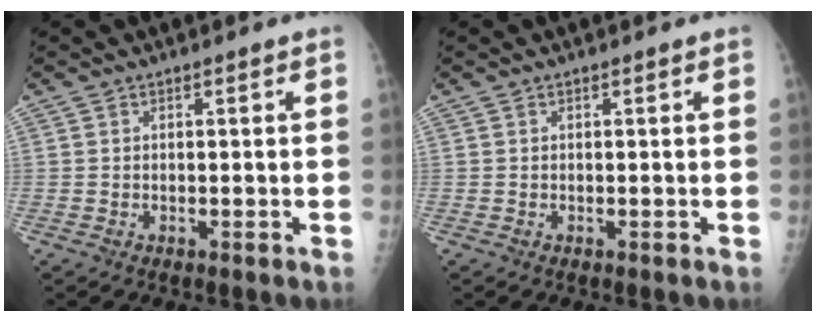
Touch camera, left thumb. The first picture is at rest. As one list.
[{"total": 0.0}]